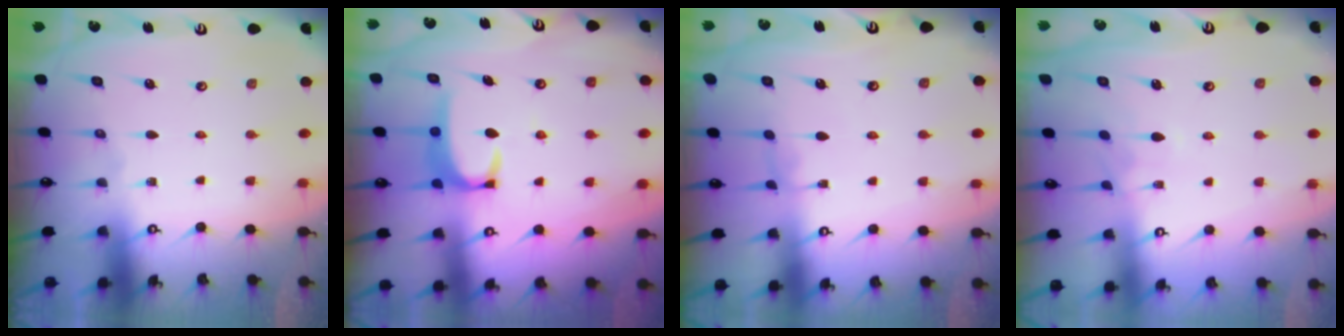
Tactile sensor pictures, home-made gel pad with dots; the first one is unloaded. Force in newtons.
{"total": 3.6, "press": 3.5, "slide": 0.6}
{"total": 0.8, "press": 0.6, "slide": 0.6}
{"total": 2.4, "press": 2.3, "slide": 0.7}